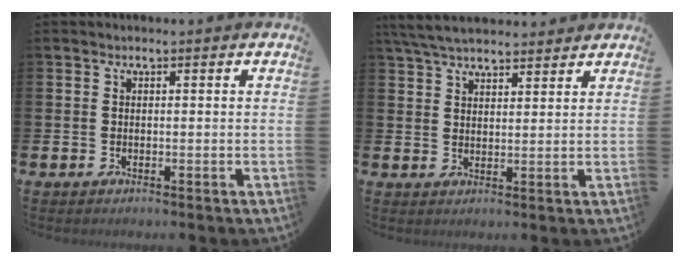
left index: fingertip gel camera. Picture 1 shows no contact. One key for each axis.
{"total": 5.2, "fx": 4.9, "fy": 1.2, "fz": 1.3, "tx": -0.041, "ty": -0.014, "tz": 0.092}